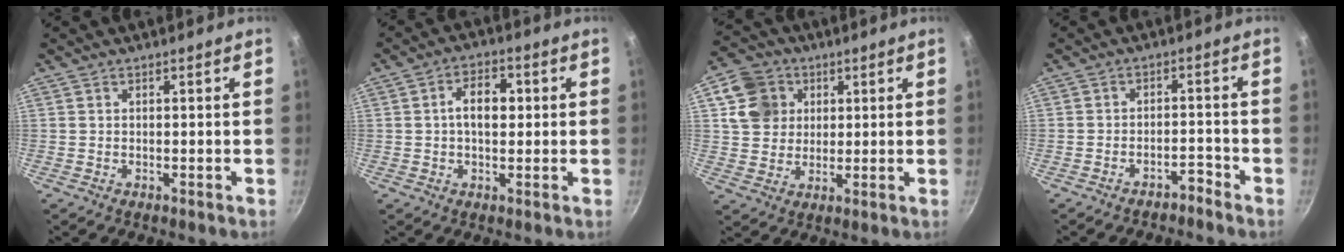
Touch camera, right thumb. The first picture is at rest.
{"total": 6.6, "force": [0.7, 4.1, 5.2], "torque": [-0.067, 0.012, 0.003]}
{"total": 10.0, "force": [3.4, 8.6, 3.7], "torque": [-0.033, 0.001, 0.059]}
{"total": 3.0, "force": [-2.6, 1.0, 1.2], "torque": [-0.010, 0.036, -0.036]}